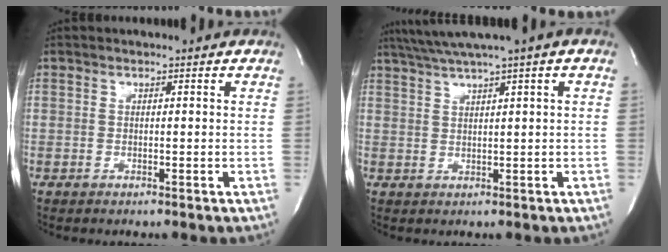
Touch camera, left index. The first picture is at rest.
{"total": 5.8, "force": [3.9, -1.1, 4.2], "torque": [-0.081, 0.023, 0.072]}